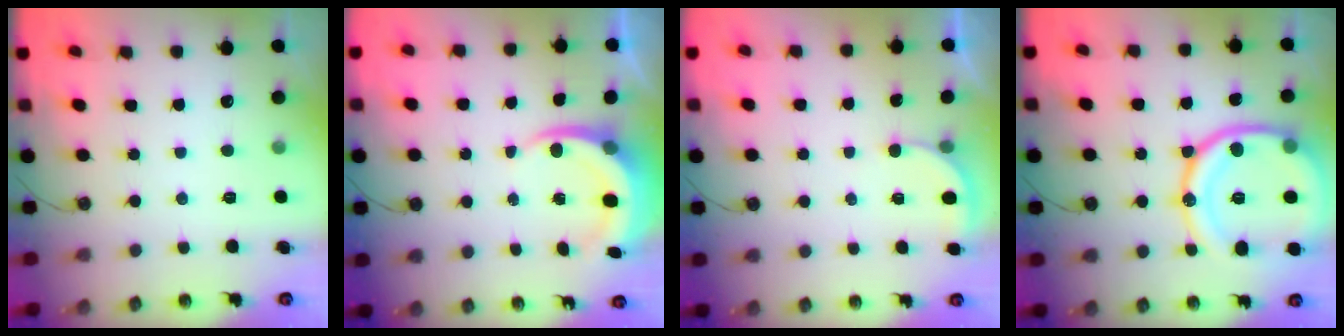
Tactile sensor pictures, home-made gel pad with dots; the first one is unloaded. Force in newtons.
{"total": 6.9, "press": 6.7, "slide": 1.7}
{"total": 2.0, "press": 2.0, "slide": 0.1}
{"total": 22.8, "press": 22.7, "slide": 2.2}